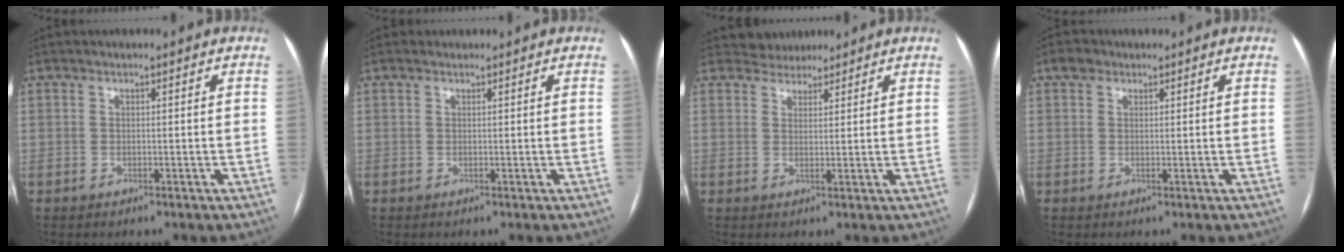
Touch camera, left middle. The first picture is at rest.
{"total": 0.6, "force": [0.5, 0.3, 0.0], "torque": [-0.005, 0.007, 0.008]}
{"total": 3.5, "force": [3.1, 1.5, -0.1], "torque": [0.003, 0.017, 0.051]}
{"total": 2.0, "force": [1.2, 1.5, 0.7], "torque": [-0.013, 0.015, 0.019]}